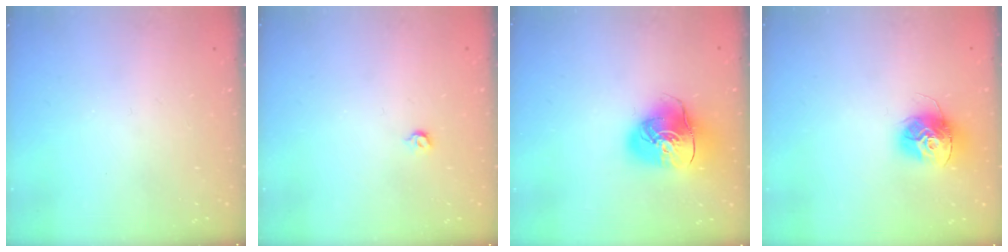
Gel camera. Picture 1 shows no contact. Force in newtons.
{"total": 3.6, "press": 3.6, "slide": 0.8}
{"total": 13.0, "press": 12.8, "slide": 1.9}
{"total": 12.9, "press": 12.8, "slide": 1.3}